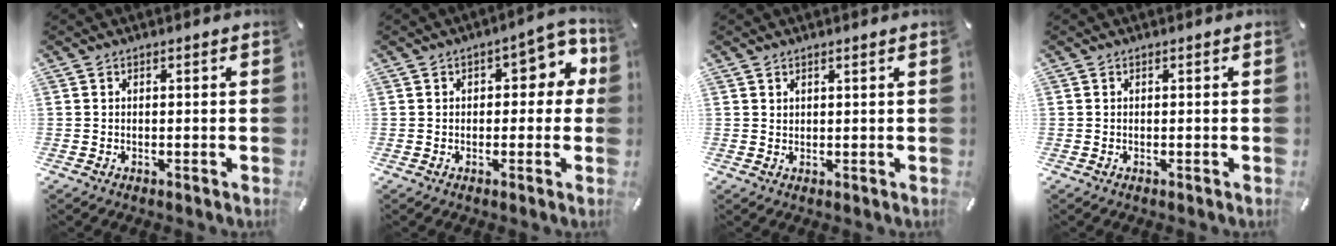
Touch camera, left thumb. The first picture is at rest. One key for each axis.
{"total": 8.5, "fx": 1.9, "fy": 4.8, "fz": 6.8, "tx": -0.082, "ty": -0.004, "tz": 0.025}
{"total": 0.7, "fx": 0.7, "fy": 0.1, "fz": 0.3, "tx": -0.006, "ty": -0.002, "tz": 0.013}
{"total": 0.0}